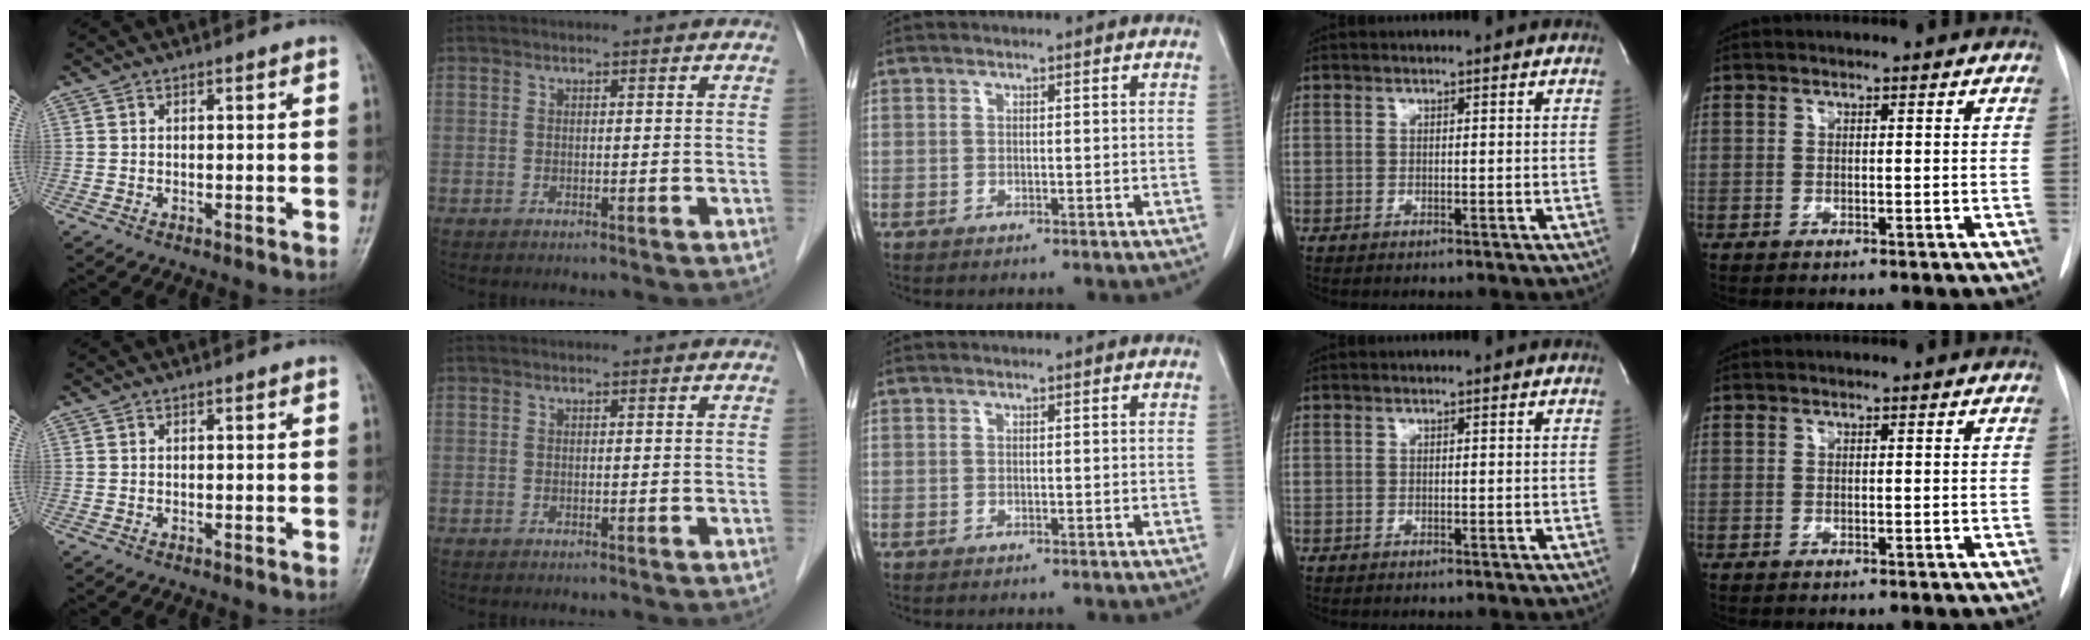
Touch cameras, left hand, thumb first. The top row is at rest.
{}